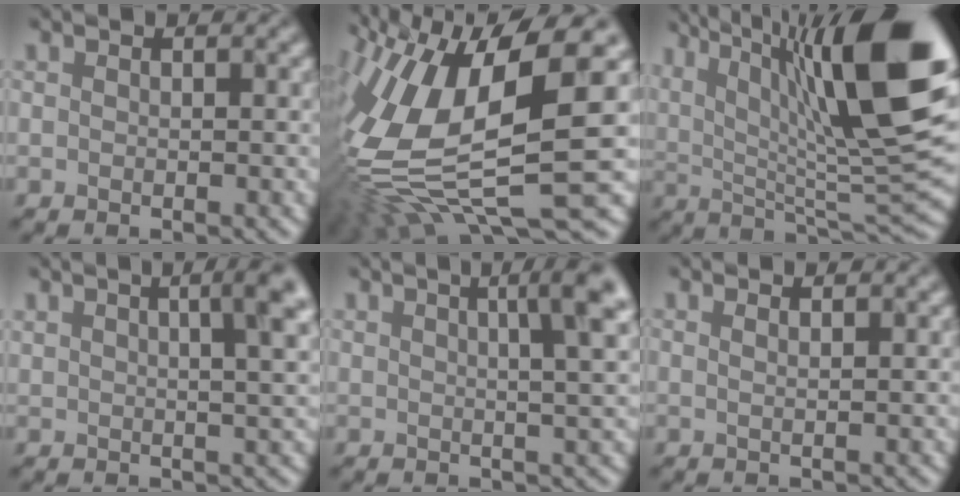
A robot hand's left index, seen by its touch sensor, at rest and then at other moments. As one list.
[{"total": 14.1, "force": [-0.3, 5.0, 13.2], "torque": [-0.305, 0.004, 0.025]}, {"total": 15.6, "force": [5.8, 4.6, 13.8], "torque": [-0.241, 0.015, 0.119]}, {"total": 6.4, "force": [2.8, 2.1, 5.3], "torque": [-0.048, 0.043, 0.032]}, {"total": 5.0, "force": [2.0, 0.9, 4.5], "torque": [-0.044, 0.031, 0.032]}, {"total": 1.7, "force": [1.2, 0.5, 1.1], "torque": [-0.006, 0.022, 0.002]}]